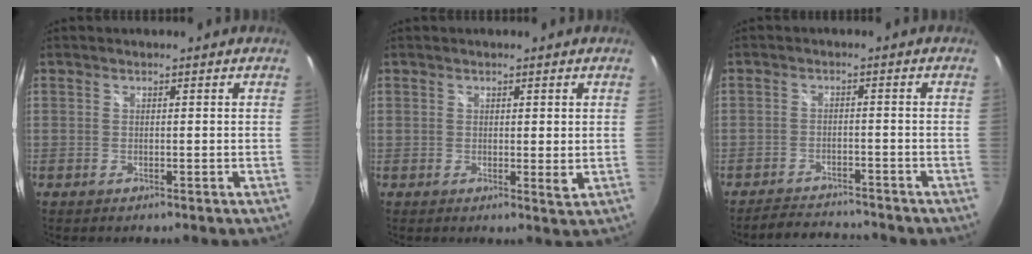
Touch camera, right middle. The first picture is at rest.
{"total": 2.2, "force": [1.6, 0.4, 1.5], "torque": [-0.021, 0.000, 0.022]}
{"total": 6.1, "force": [-6.0, 0.8, 1.0], "torque": [-0.038, 0.009, -0.092]}